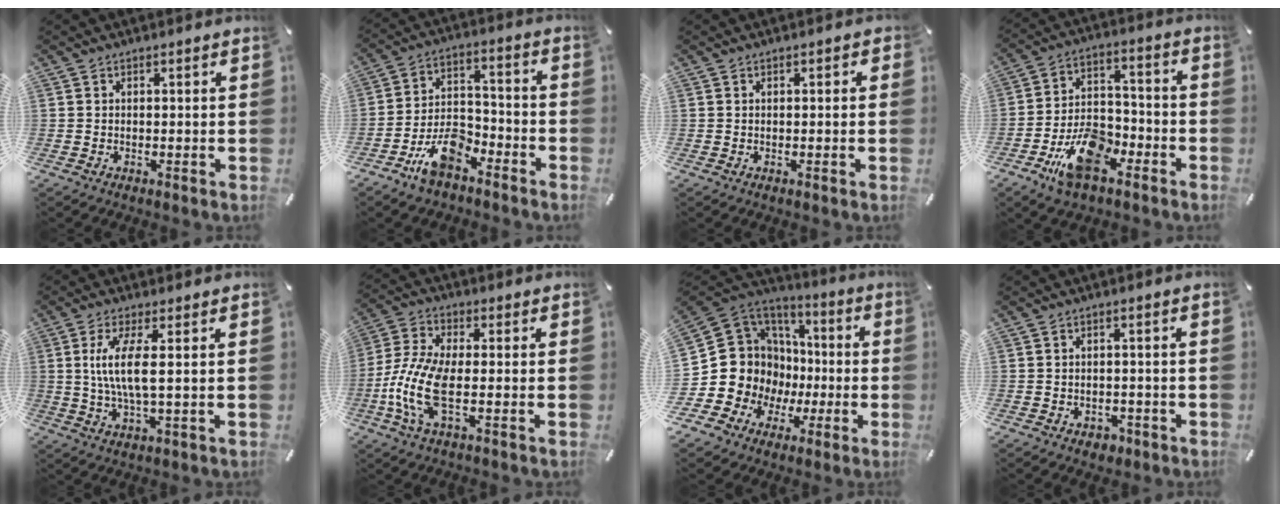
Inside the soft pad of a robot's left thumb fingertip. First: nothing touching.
{"total": 11.3, "force": [-7.7, 5.7, 6.0], "torque": [-0.112, 0.048, -0.141]}
{"total": 0.6, "force": [-0.2, 0.5, 0.3], "torque": [-0.003, 0.003, -0.006]}
{"total": 14.3, "force": [-7.7, 8.1, 9.0], "torque": [-0.160, 0.043, -0.132]}
{"total": 8.5, "force": [1.1, 1.4, 8.3], "torque": [-0.177, -0.009, 0.012]}
{"total": 11.8, "force": [-2.8, 4.5, 10.6], "torque": [-0.243, -0.021, -0.055]}
{"total": 14.0, "force": [-2.2, 13.8, 1.6], "torque": [-0.050, -0.029, -0.005]}
{"total": 2.7, "force": [-1.5, 2.1, 0.9], "torque": [-0.014, 0.007, -0.028]}